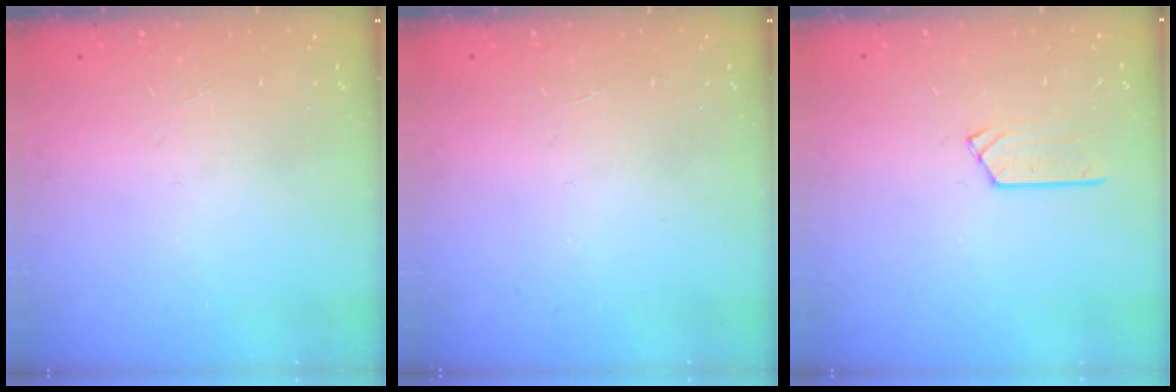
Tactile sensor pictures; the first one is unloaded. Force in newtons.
{"total": 0.0}
{"total": 5.8, "press": 5.8, "slide": 0.3}